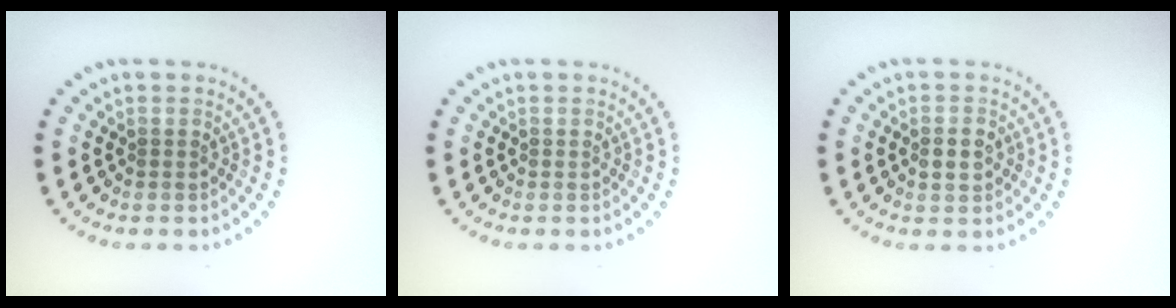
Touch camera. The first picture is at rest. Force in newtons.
{"total": 0.0}
{"total": 2.2, "press": 2.2, "slide": 0.1}